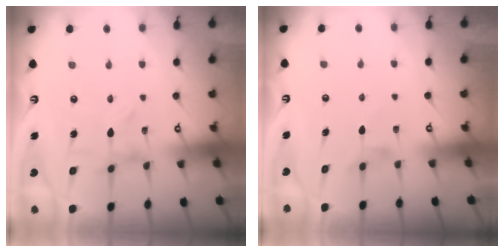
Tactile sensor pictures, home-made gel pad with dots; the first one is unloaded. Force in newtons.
{"total": 2.3, "press": 2.3, "slide": 0.4}